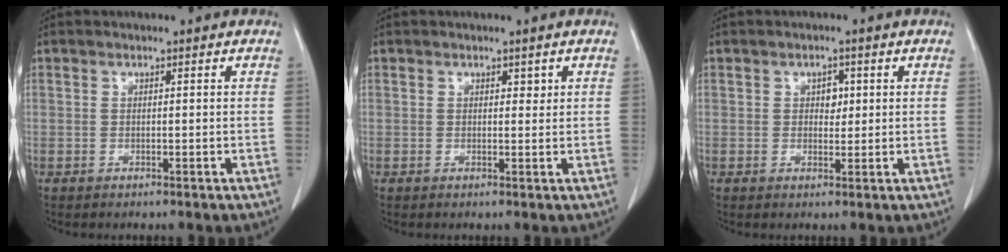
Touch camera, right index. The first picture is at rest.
{"total": 1.2, "force": [0.7, 0.7, 0.7], "torque": [-0.005, -0.003, 0.010]}
{"total": 2.2, "force": [0.6, 1.6, 1.4], "torque": [-0.016, 0.000, 0.009]}